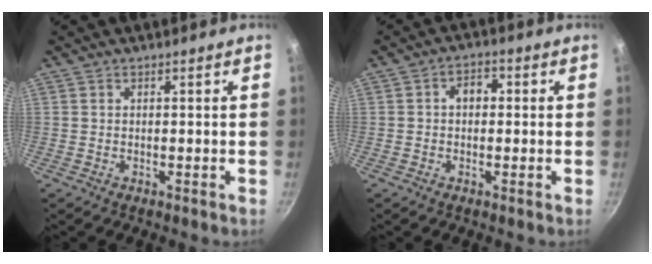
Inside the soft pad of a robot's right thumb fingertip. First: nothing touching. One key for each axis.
{"total": 3.6, "fx": 0.2, "fy": 2.7, "fz": 2.4, "tx": -0.019, "ty": 0.011, "tz": -0.003}